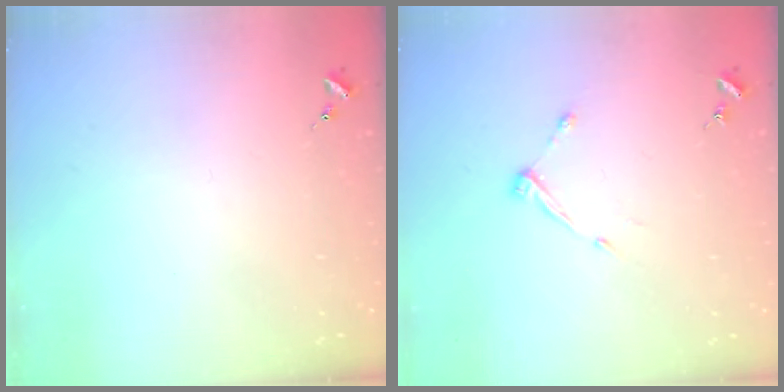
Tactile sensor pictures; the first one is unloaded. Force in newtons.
{"total": 5.5, "press": 5.5, "slide": 0.7}